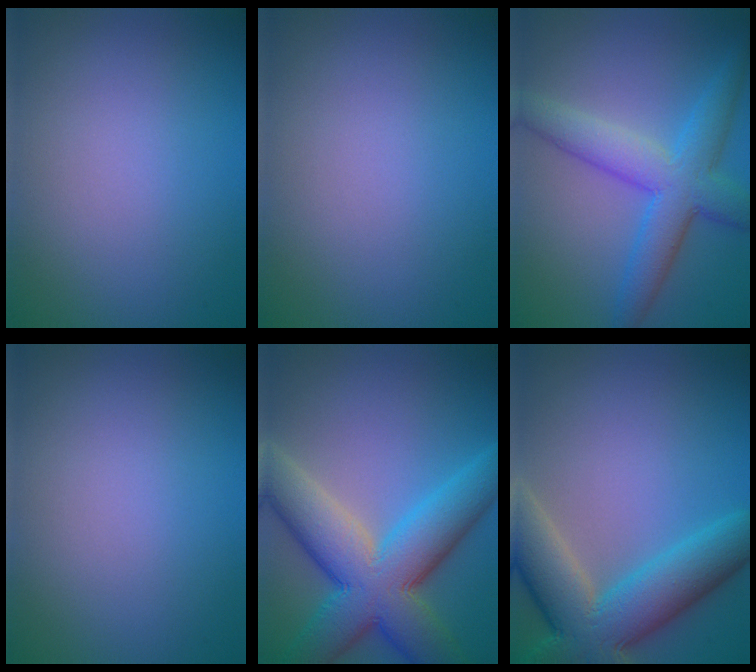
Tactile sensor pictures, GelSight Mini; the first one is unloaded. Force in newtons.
{"total": 0.0}
{"total": 6.5, "press": 6.5, "slide": 0.2}
{"total": 0.0}
{"total": 11.5, "press": 11.5, "slide": 0.3}
{"total": 10.0, "press": 10.0, "slide": 0.7}